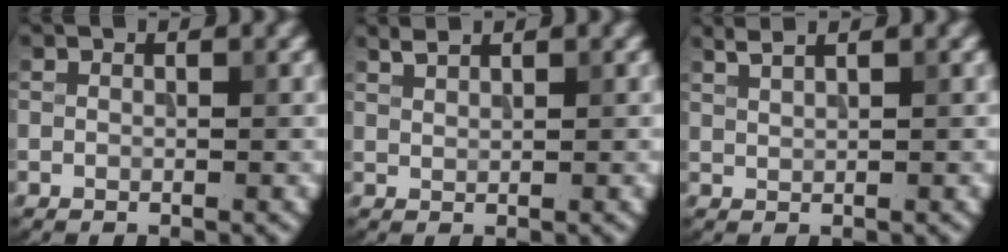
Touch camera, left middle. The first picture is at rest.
{"total": 1.2, "force": [1.1, 0.2, 0.4], "torque": [-0.009, 0.000, 0.024]}
{"total": 2.6, "force": [1.9, 0.9, 1.5], "torque": [-0.011, 0.010, 0.016]}